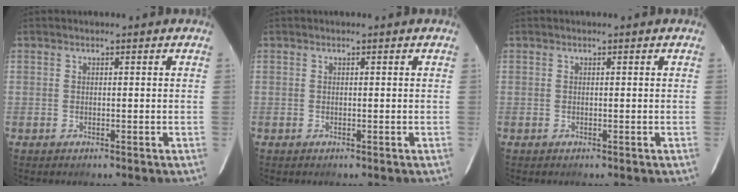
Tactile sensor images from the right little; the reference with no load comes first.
{"total": 0.0}
{"total": 0.0}